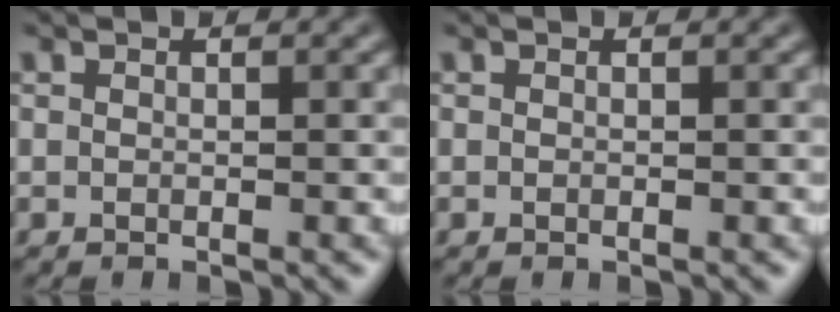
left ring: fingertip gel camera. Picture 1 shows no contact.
{"total": 0.0}